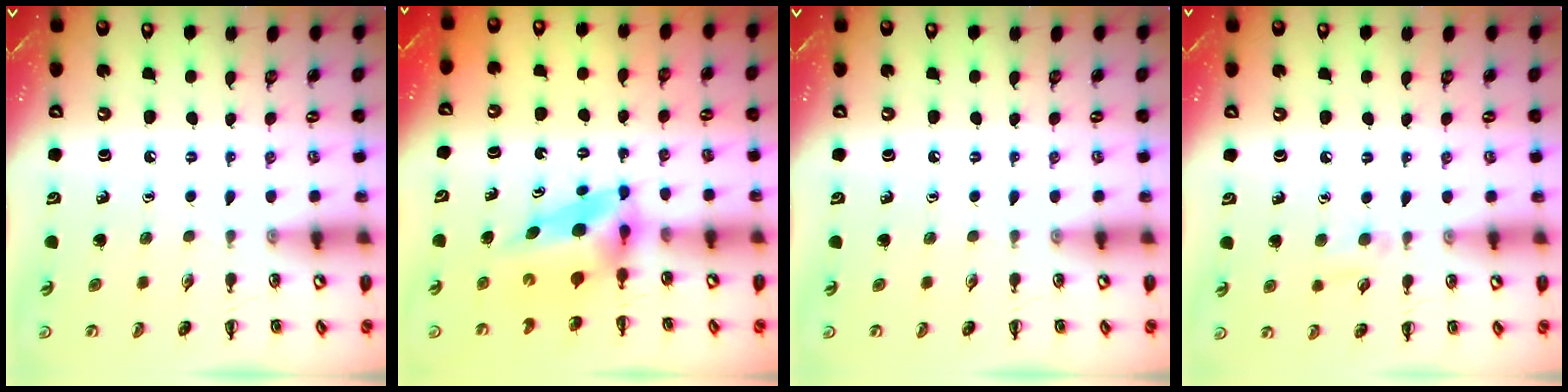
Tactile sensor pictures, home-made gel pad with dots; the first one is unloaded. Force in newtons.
{"total": 6.1, "press": 6.0, "slide": 1.0}
{"total": 0.0}
{"total": 6.2, "press": 5.9, "slide": 2.0}